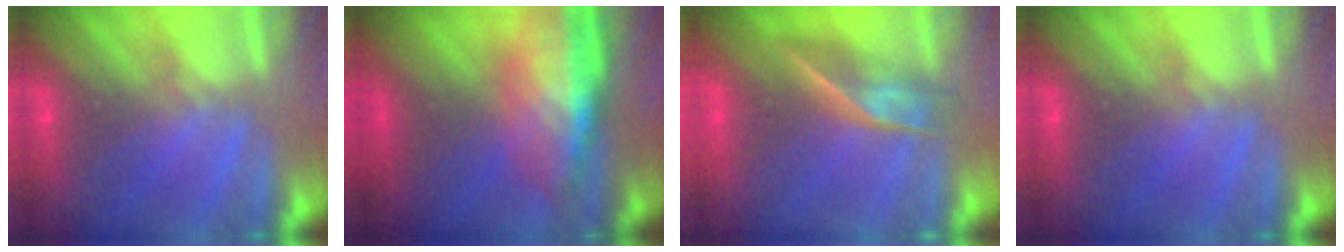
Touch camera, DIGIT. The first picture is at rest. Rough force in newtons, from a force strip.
{"total": 7.1}
{"total": 2.6}
{"total": 0.0}